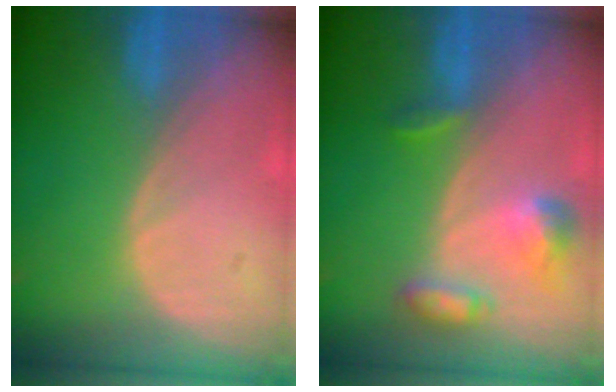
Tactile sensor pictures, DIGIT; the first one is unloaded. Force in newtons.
{"total": 5.7, "press": 5.4, "slide": 2.0}